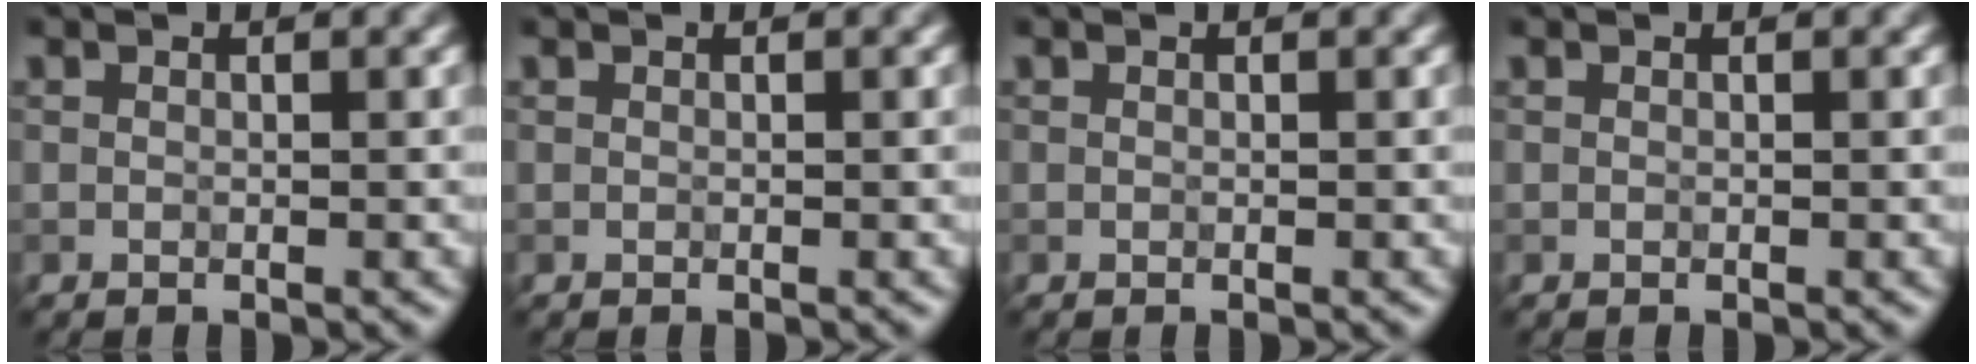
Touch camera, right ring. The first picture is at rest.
{"total": 0.0}
{"total": 0.0}
{"total": 0.0}